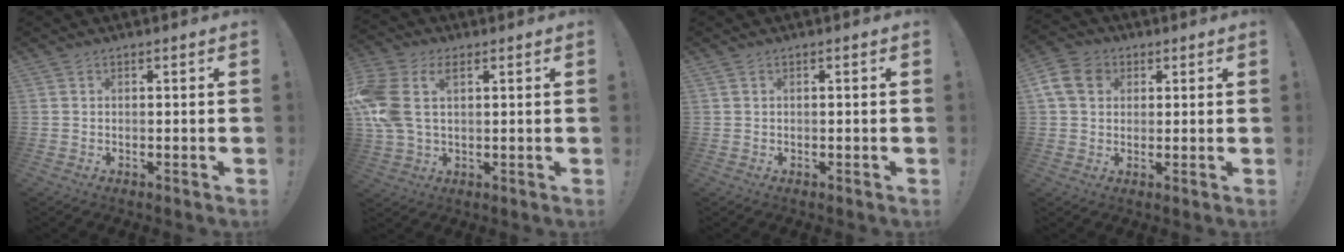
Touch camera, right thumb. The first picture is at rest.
{"total": 12.0, "force": [3.5, 7.5, 8.7], "torque": [-0.197, -0.005, 0.065]}
{"total": 0.0}
{"total": 9.7, "force": [3.0, 7.7, 5.1], "torque": [-0.105, 0.003, 0.063]}